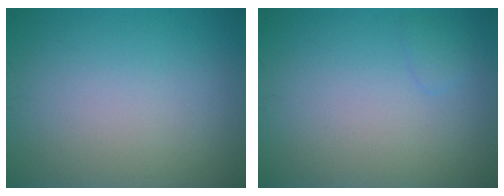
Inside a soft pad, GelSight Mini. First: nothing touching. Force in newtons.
{"total": 0.8, "press": 0.8, "slide": 0.0}